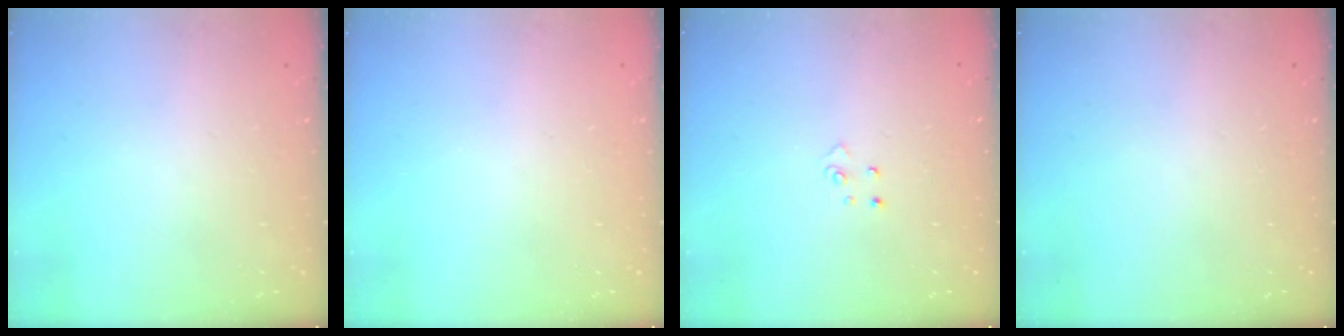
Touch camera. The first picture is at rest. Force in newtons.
{"total": 0.0}
{"total": 4.1, "press": 4.1, "slide": 0.4}
{"total": 0.0}